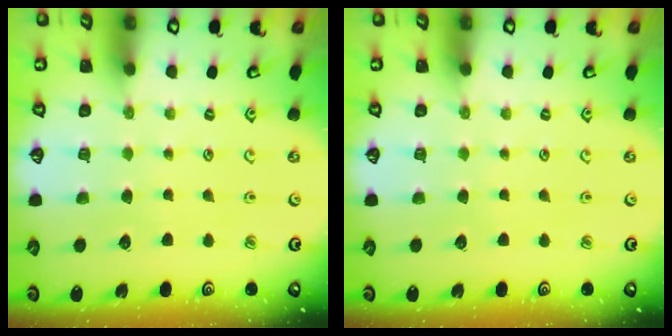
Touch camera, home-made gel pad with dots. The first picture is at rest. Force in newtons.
{"total": 0.0}